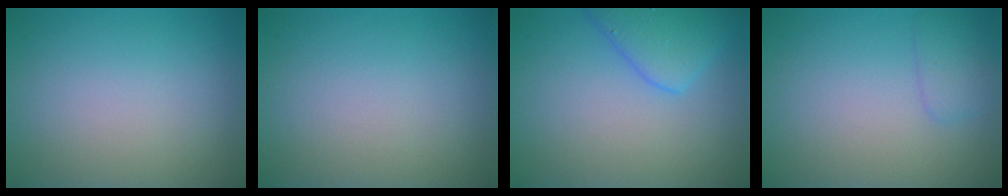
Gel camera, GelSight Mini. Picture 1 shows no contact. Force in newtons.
{"total": 0.0}
{"total": 2.9, "press": 2.9, "slide": 0.0}
{"total": 1.6, "press": 1.6, "slide": 0.1}